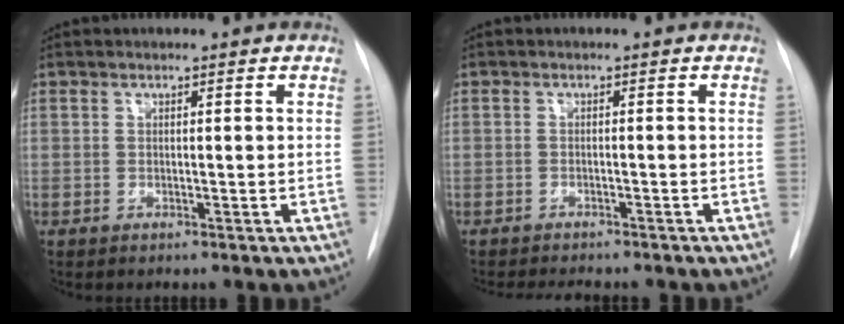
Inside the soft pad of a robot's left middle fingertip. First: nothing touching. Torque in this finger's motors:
{"motor_torque": [1.04, -1.10, 0.15, 0.05]}